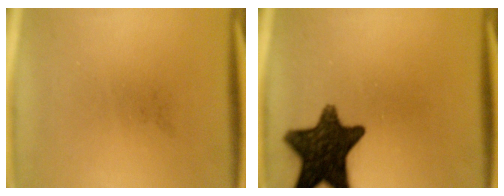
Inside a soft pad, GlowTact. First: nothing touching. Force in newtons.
{"total": 14.3}